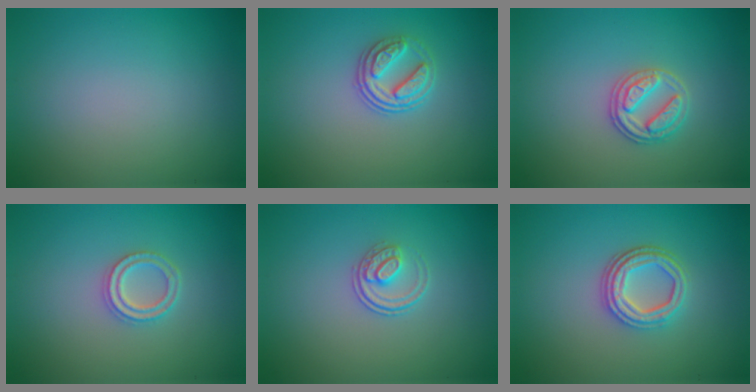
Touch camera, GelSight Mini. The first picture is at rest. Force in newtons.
{"total": 2.9, "press": 2.6, "slide": 1.3}
{"total": 2.7, "press": 2.6, "slide": 0.5}
{"total": 2.2, "press": 2.2, "slide": 0.5}
{"total": 2.0, "press": 1.4, "slide": 1.3}
{"total": 3.7, "press": 3.0, "slide": 2.1}